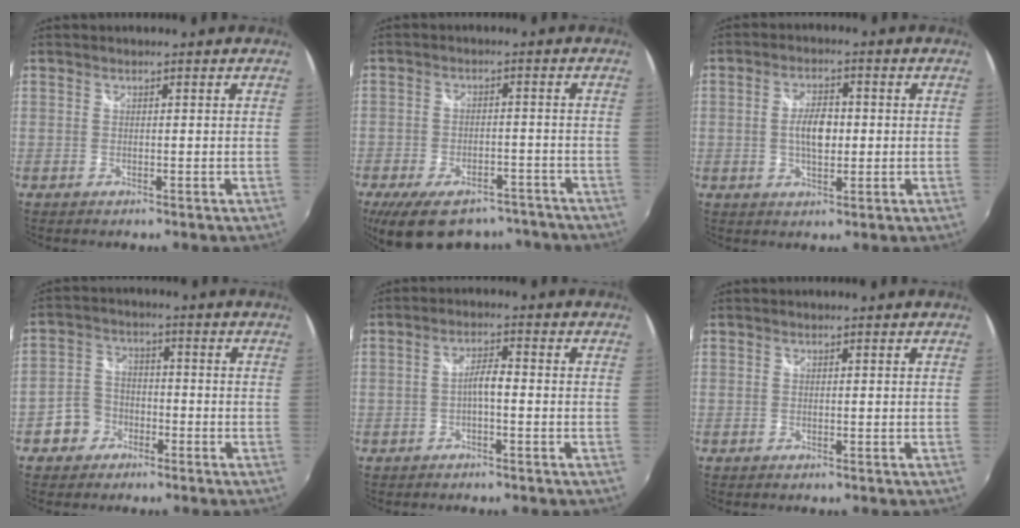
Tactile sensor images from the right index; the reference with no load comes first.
{"total": 16.6, "force": [-12.6, 8.0, 7.5], "torque": [-0.162, 0.002, -0.171]}
{"total": 5.8, "force": [-0.3, 2.9, 5.0], "torque": [-0.093, 0.006, -0.005]}
{"total": 6.1, "force": [-3.4, 5.0, 1.2], "torque": [-0.034, 0.021, -0.058]}
{"total": 3.0, "force": [-1.1, 0.7, 2.7], "torque": [-0.054, 0.008, -0.020]}
{"total": 0.0}